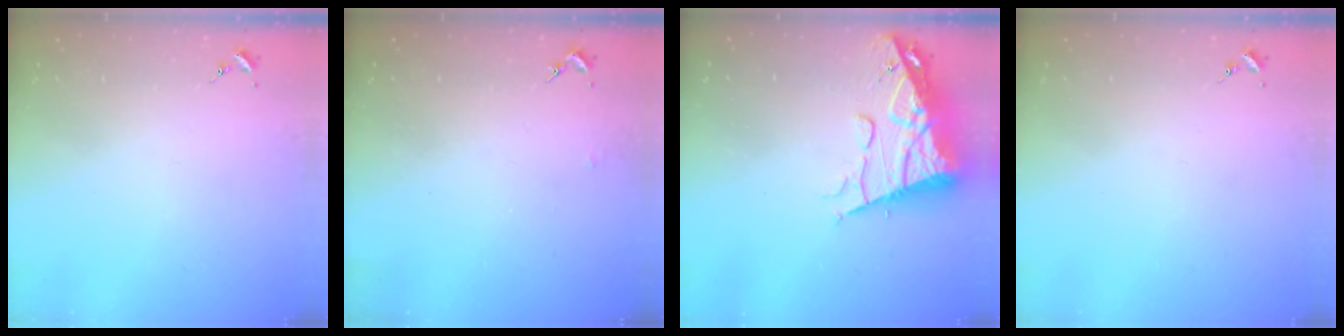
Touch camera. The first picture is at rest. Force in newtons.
{"total": 1.4, "press": 1.4, "slide": 0.1}
{"total": 15.2, "press": 15.1, "slide": 1.8}
{"total": 0.0}